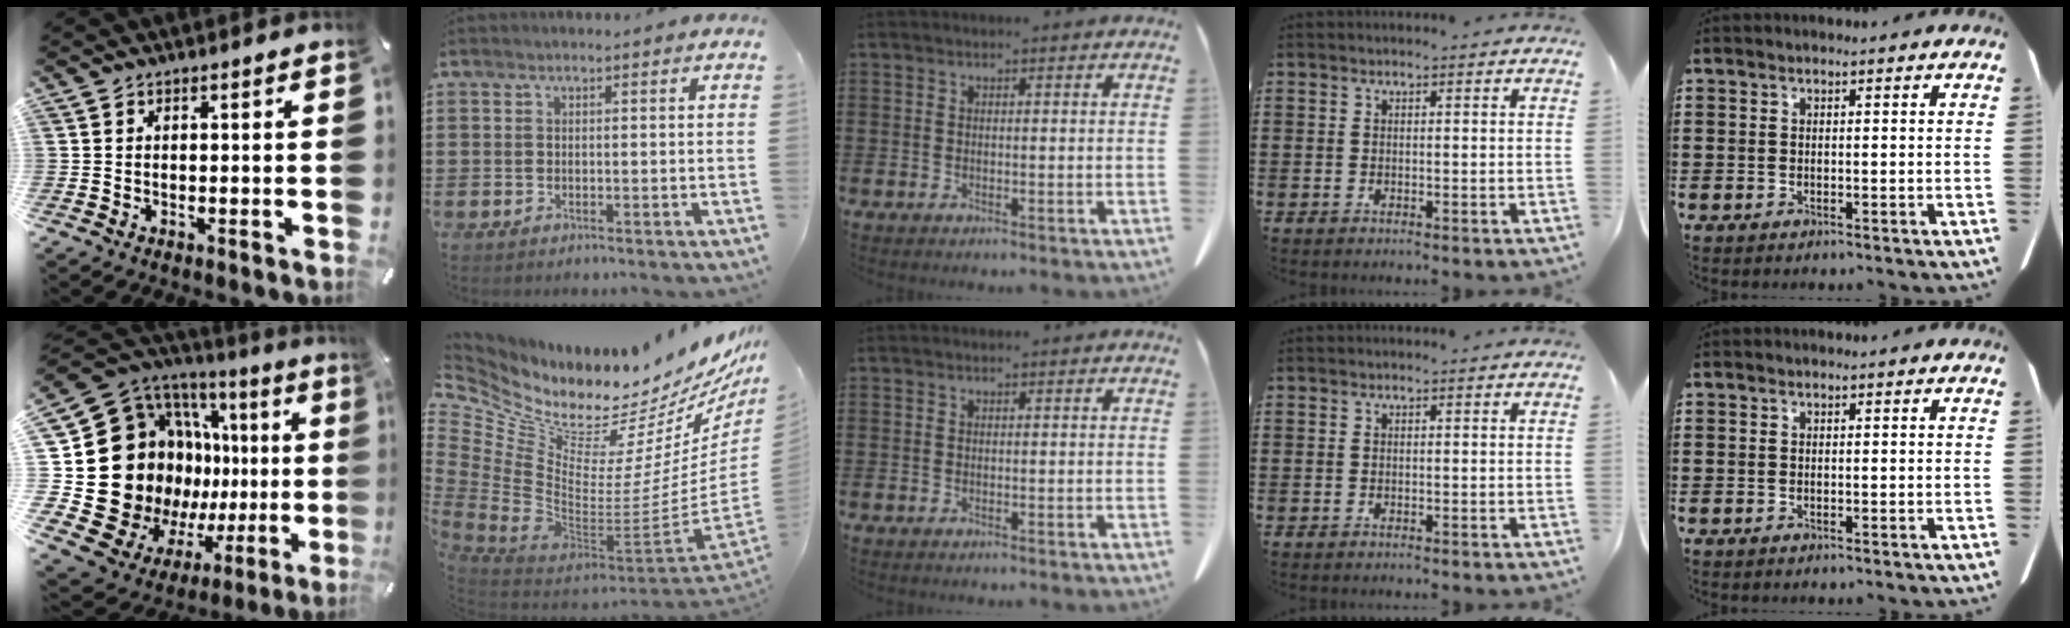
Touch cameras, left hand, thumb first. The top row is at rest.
{"thumb": {"total": 26.5, "force": [2.0, 19.0, 18.3], "torque": [-0.304, -0.084, 0.102]}, "index": {"total": 10.1, "force": [9.4, 1.6, 3.3], "torque": [-0.113, -0.116, 0.160]}}